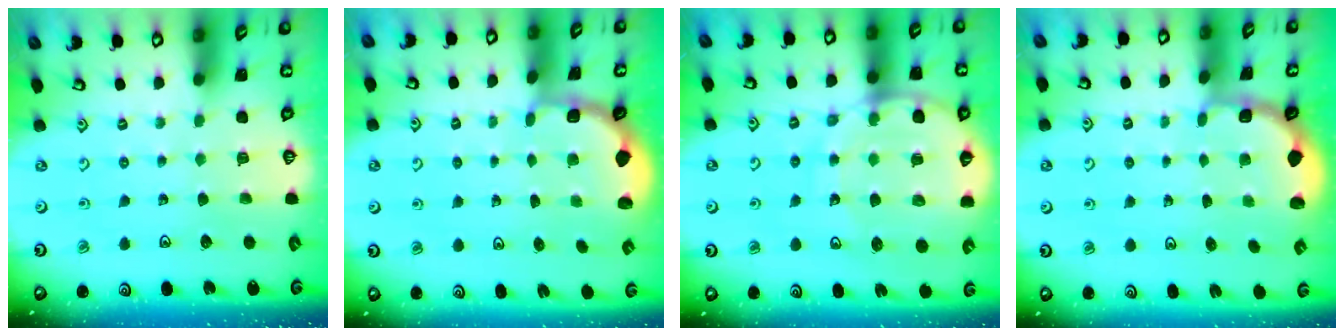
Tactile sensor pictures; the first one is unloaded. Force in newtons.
{"total": 1.9, "press": 1.7, "slide": 0.8}
{"total": 14.4, "press": 14.1, "slide": 3.2}
{"total": 1.9, "press": 1.8, "slide": 0.7}